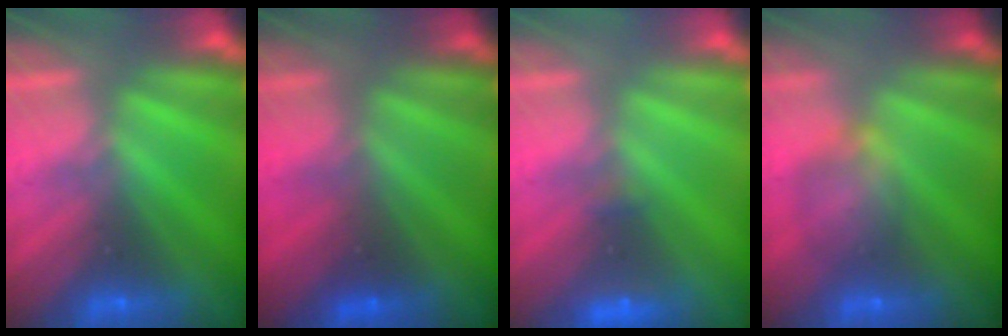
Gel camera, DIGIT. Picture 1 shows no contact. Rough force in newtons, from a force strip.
{"total": 1.7}
{"total": 1.7}
{"total": 8.0}